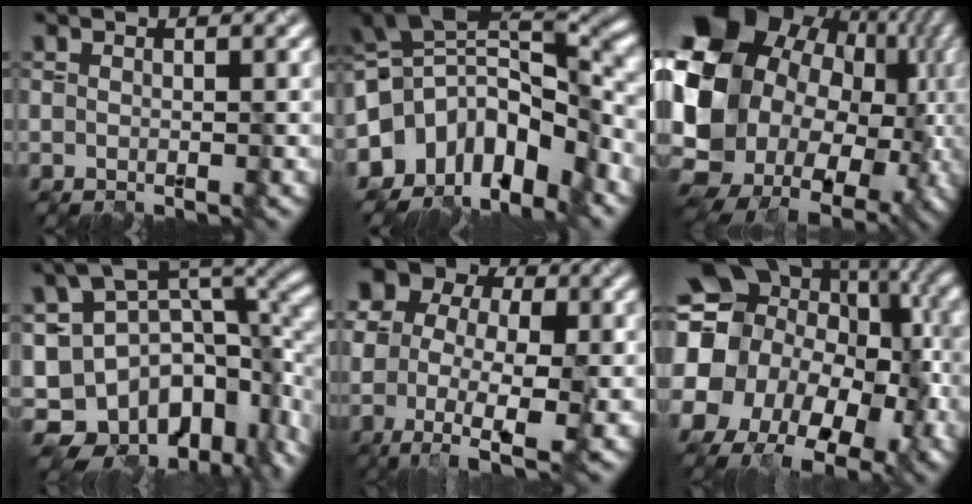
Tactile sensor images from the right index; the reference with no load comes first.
{"total": 9.1, "force": [-4.4, 5.5, 5.9], "torque": [-0.078, 0.014, -0.087]}
{"total": 20.7, "force": [0.0, 16.7, 12.2], "torque": [-0.256, -0.060, 0.020]}
{"total": 12.7, "force": [-4.0, 8.3, 8.8], "torque": [-0.143, -0.016, -0.045]}
{"total": 12.5, "force": [-0.4, 8.0, 9.6], "torque": [-0.122, 0.017, -0.017]}
{"total": 20.5, "force": [-2.0, 17.1, 11.1], "torque": [-0.216, 0.011, -0.034]}